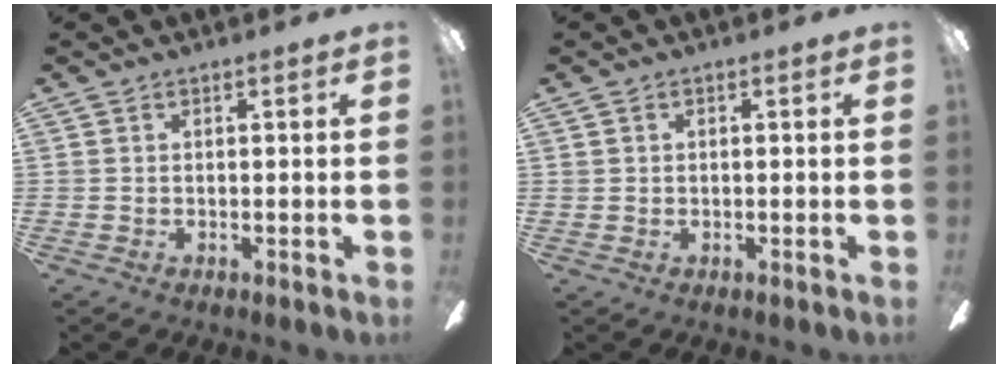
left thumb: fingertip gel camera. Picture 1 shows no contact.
{"total": 0.0}